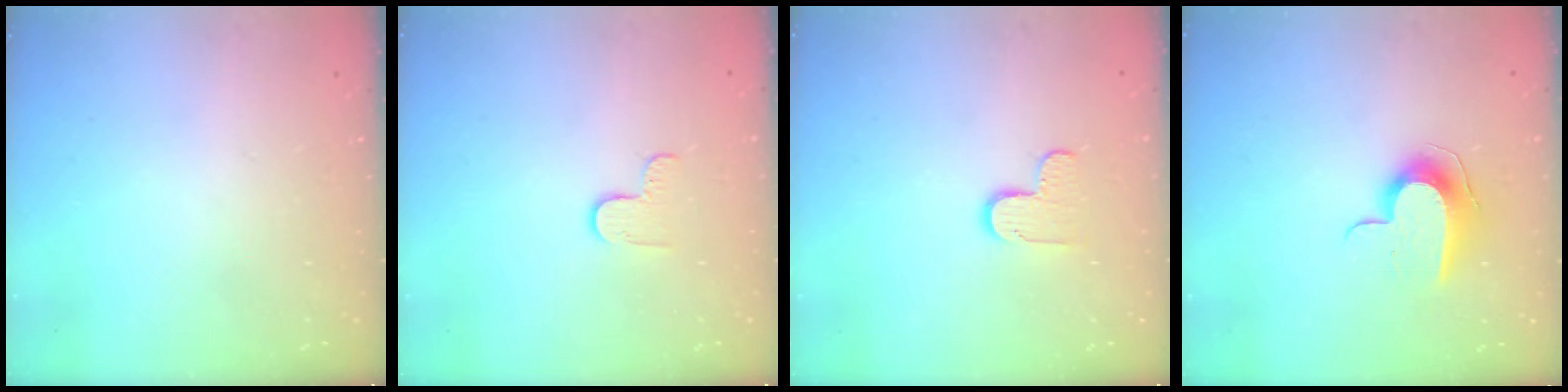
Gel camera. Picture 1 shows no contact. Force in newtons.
{"total": 3.3, "press": 3.3, "slide": 0.4}
{"total": 6.5, "press": 6.5, "slide": 0.5}
{"total": 9.5, "press": 9.5, "slide": 0.5}